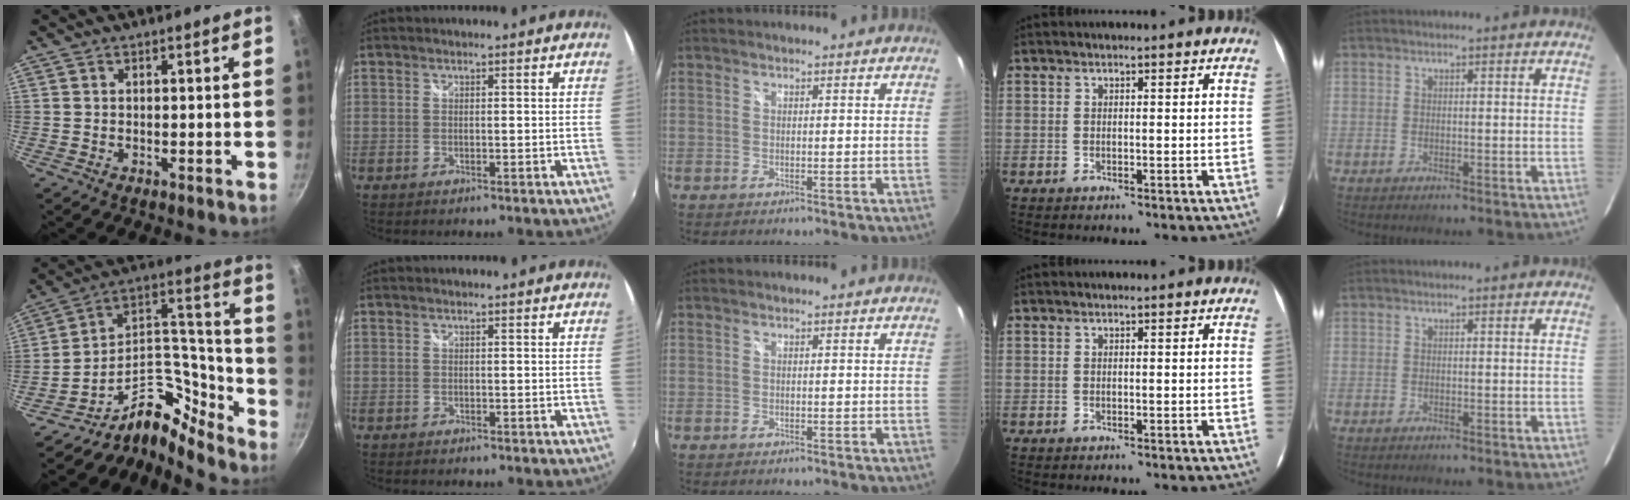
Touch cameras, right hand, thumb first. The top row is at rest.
{"thumb": {"total": 14.7, "force": [-13.0, 5.0, 4.4], "torque": [-0.011, 0.143, -0.241]}, "index": {"total": 0.8, "force": [-0.7, 0.3, 0.2], "torque": [-0.007, -0.002, -0.014]}}